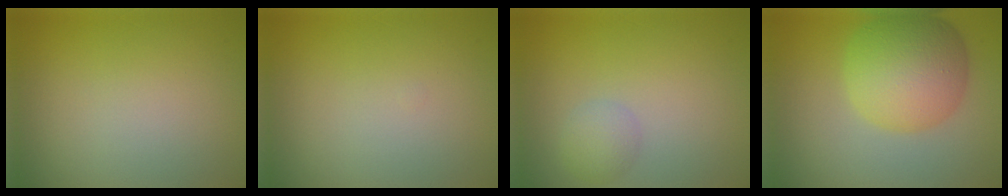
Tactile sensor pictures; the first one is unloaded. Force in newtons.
{"total": 0.0}
{"total": 1.7, "press": 1.7, "slide": 0.1}
{"total": 8.1, "press": 8.1, "slide": 0.1}